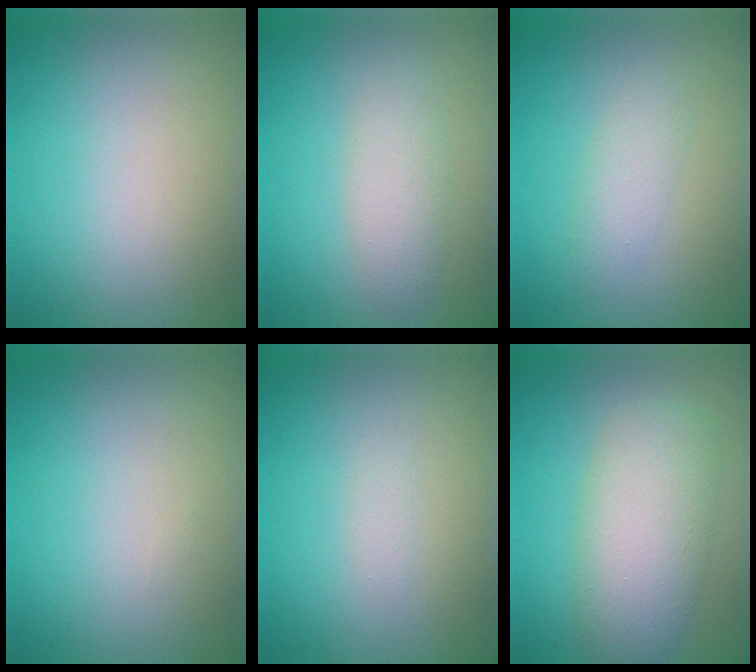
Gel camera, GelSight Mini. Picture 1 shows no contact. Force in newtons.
{"total": 2.4, "press": 2.4, "slide": 0.1}
{"total": 1.8, "press": 1.8, "slide": 0.0}
{"total": 0.0}
{"total": 0.7, "press": 0.7, "slide": 0.0}
{"total": 6.4, "press": 6.4, "slide": 0.2}